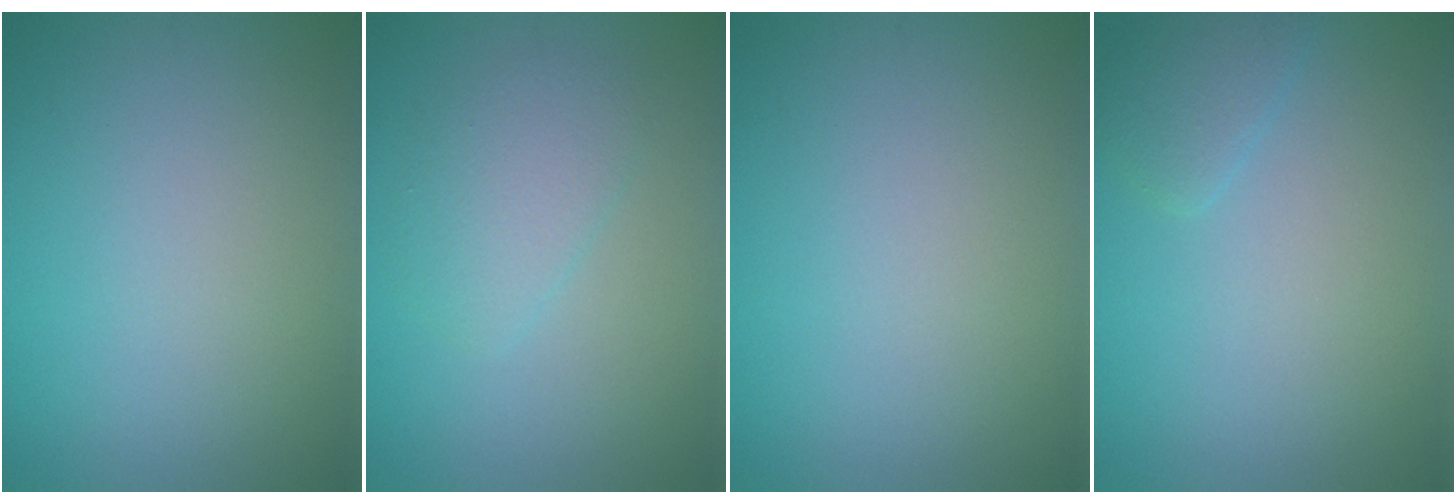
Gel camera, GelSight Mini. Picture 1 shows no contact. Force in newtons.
{"total": 2.4, "press": 2.4, "slide": 0.2}
{"total": 0.0}
{"total": 1.5, "press": 1.5, "slide": 0.2}